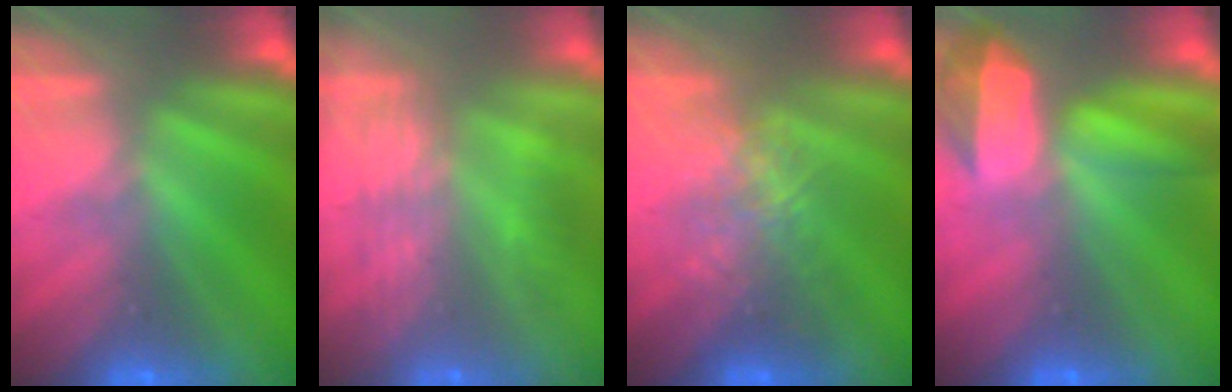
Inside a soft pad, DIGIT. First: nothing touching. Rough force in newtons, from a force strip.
{"total": 6.8}
{"total": 2.5}
{"total": 7.6}